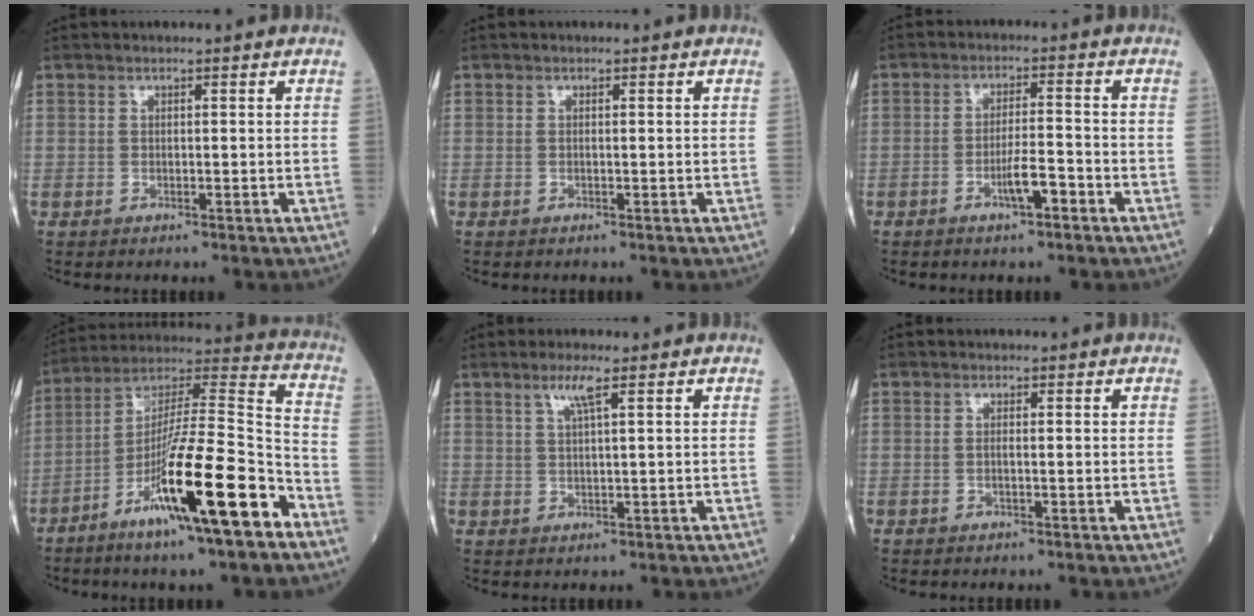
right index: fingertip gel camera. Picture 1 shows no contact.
{"total": 0.0}
{"total": 4.3, "force": [-2.3, 0.6, 3.6], "torque": [-0.064, 0.001, -0.041]}
{"total": 19.8, "force": [-10.0, 1.0, 17.0], "torque": [-0.305, -0.026, -0.175]}
{"total": 3.0, "force": [1.6, -0.3, 2.5], "torque": [-0.055, 0.002, 0.033]}
{"total": 0.7, "force": [0.0, 0.1, 0.7], "torque": [-0.014, 0.001, 0.000]}